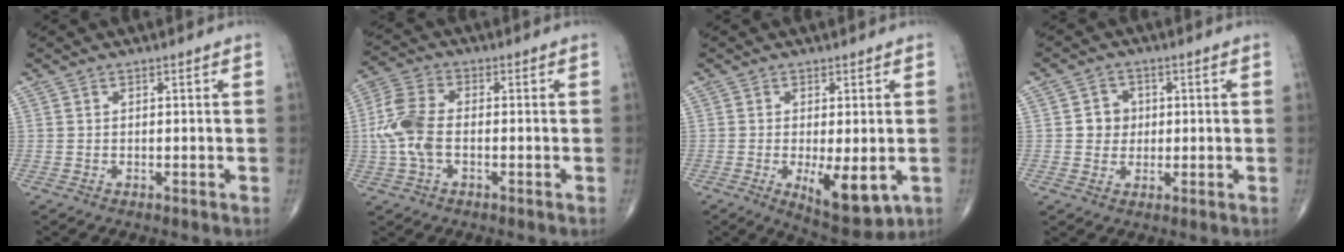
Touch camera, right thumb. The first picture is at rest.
{"total": 8.8, "force": [-1.1, 5.0, 7.1], "torque": [-0.171, 0.020, -0.028]}
{"total": 9.4, "force": [-2.3, 3.5, 8.4], "torque": [-0.119, -0.022, -0.027]}
{"total": 4.3, "force": [0.4, 4.0, 1.7], "torque": [-0.001, 0.005, 0.001]}